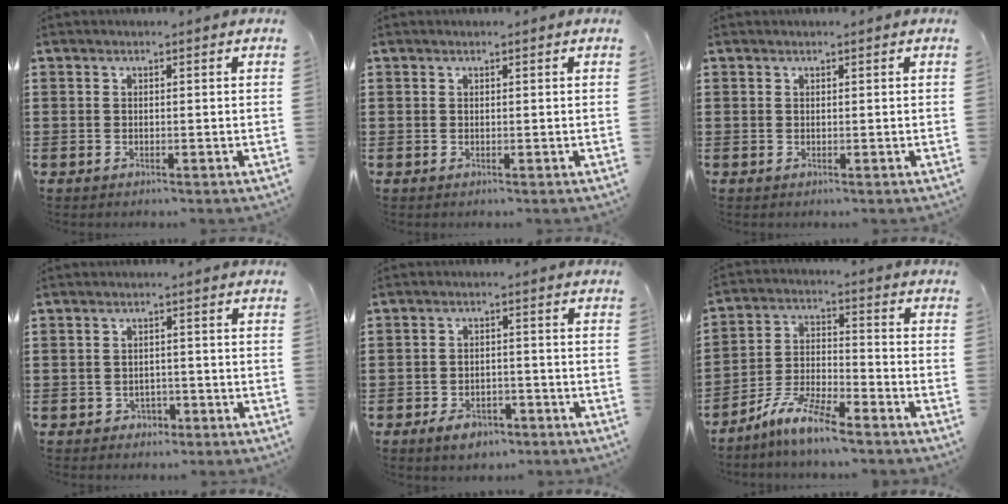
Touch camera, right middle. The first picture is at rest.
{"total": 0.0}
{"total": 0.0}
{"total": 1.4, "force": [-1.1, 1.0, 0.1], "torque": [-0.010, 0.000, -0.025]}
{"total": 3.4, "force": [-2.6, 1.7, 1.4], "torque": [-0.024, 0.009, -0.052]}
{"total": 8.2, "force": [-7.0, 0.9, 4.1], "torque": [-0.094, 0.000, -0.138]}